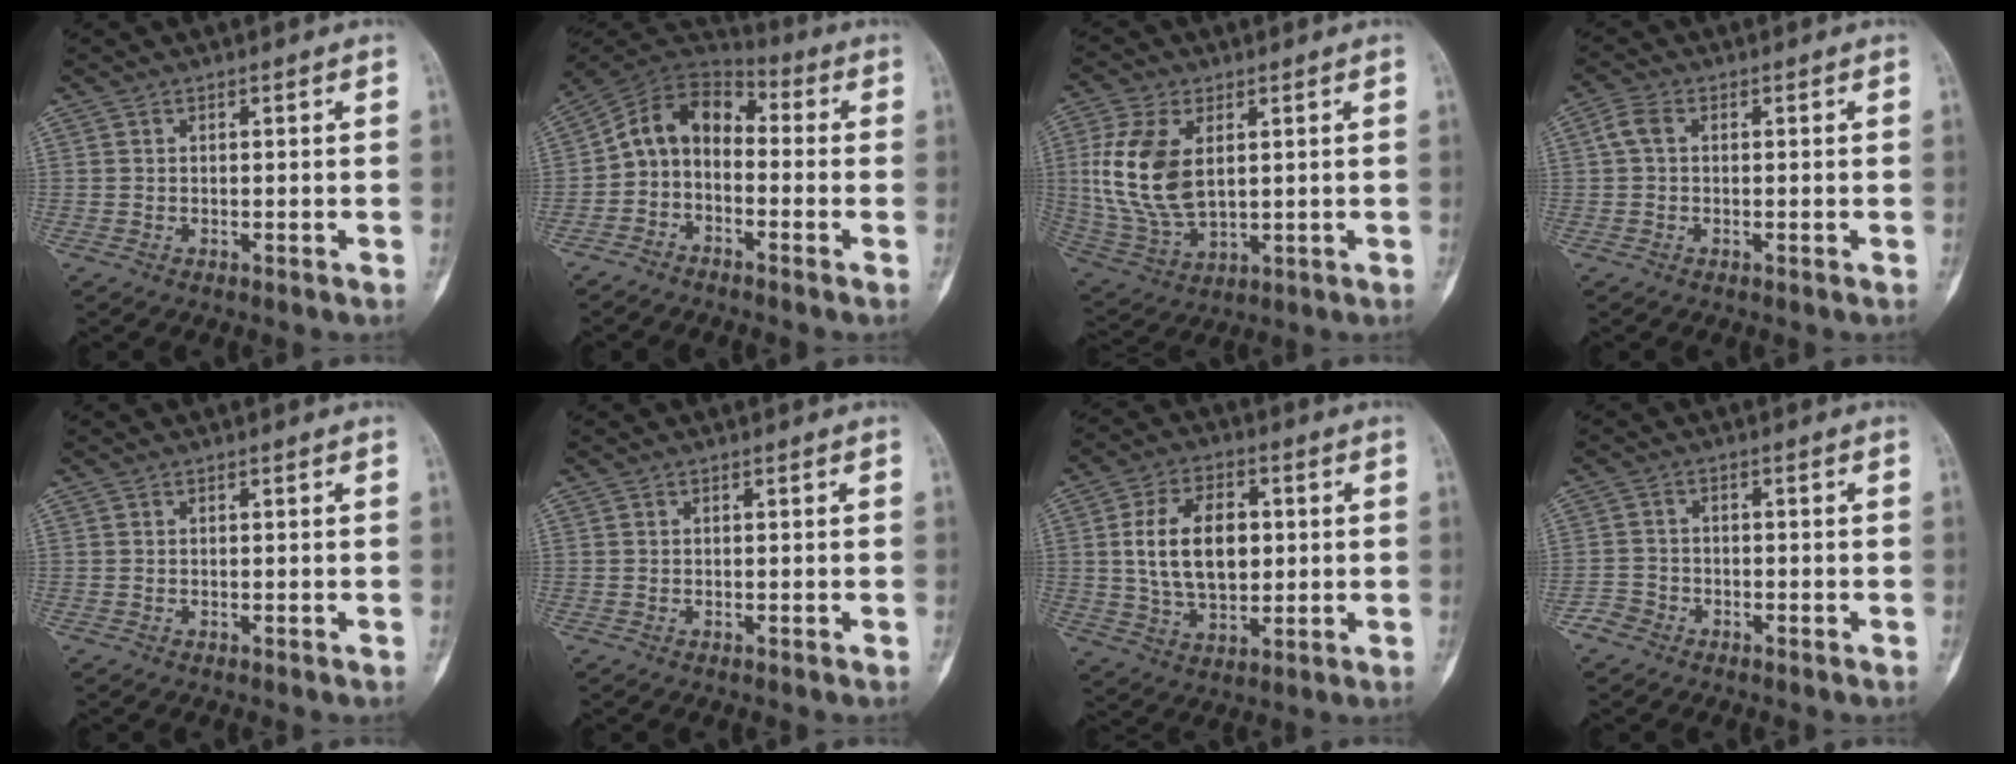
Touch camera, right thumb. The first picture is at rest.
{"total": 10.2, "force": [-1.6, 7.2, 7.0], "torque": [-0.107, 0.061, -0.047]}
{"total": 14.3, "force": [2.4, 8.2, 11.4], "torque": [-0.235, -0.010, 0.058]}
{"total": 2.8, "force": [0.4, 1.8, 2.2], "torque": [-0.046, 0.008, 0.000]}
{"total": 0.0}
{"total": 0.0}
{"total": 13.6, "force": [1.6, 8.4, 10.5], "torque": [-0.161, 0.001, 0.031]}
{"total": 2.7, "force": [-1.9, 2.0, 0.2], "torque": [0.000, 0.012, -0.042]}